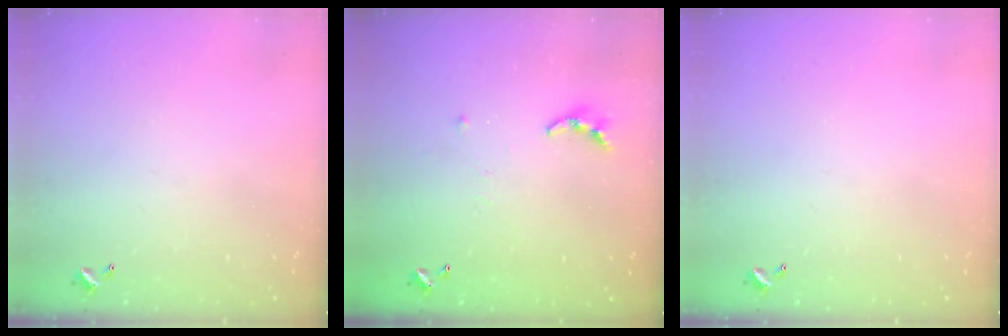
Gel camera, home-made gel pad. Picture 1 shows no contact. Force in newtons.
{"total": 5.8, "press": 5.8, "slide": 0.1}
{"total": 0.0}